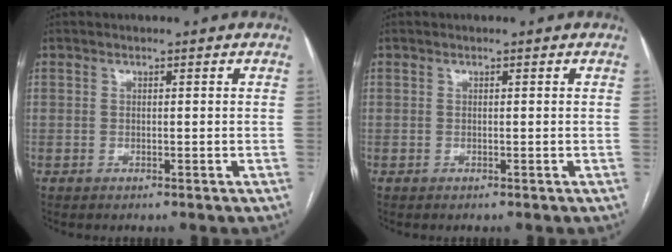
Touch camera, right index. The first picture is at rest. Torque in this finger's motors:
{"motor_torque": [0.00, 0.00, 0.00, 0.00]}